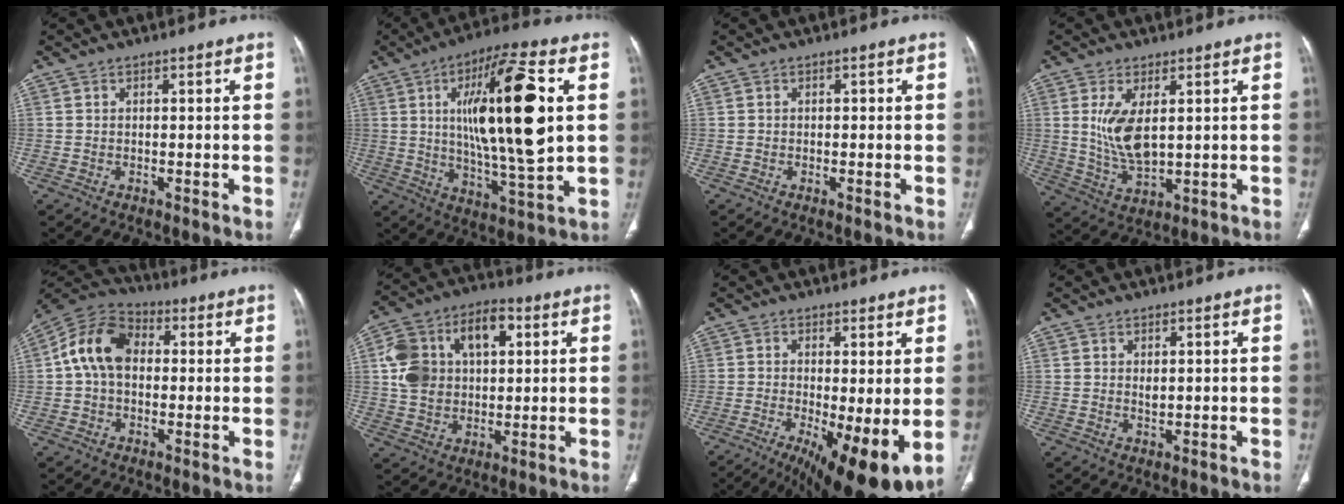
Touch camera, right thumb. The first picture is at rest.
{"total": 21.9, "force": [4.0, 5.2, 20.9], "torque": [-0.356, -0.012, 0.065]}
{"total": 0.5, "force": [-0.1, 0.3, 0.4], "torque": [-0.004, 0.000, -0.004]}
{"total": 8.7, "force": [1.9, 4.0, 7.5], "torque": [-0.149, -0.021, 0.052]}
{"total": 11.9, "force": [1.1, 8.5, 8.2], "torque": [-0.143, 0.030, 0.007]}
{"total": 16.3, "force": [4.0, 10.9, 11.5], "torque": [-0.181, 0.021, 0.070]}
{"total": 13.9, "force": [-3.4, 3.8, 12.9], "torque": [-0.183, -0.021, -0.037]}
{"total": 1.3, "force": [0.4, 0.6, 1.0], "torque": [-0.018, -0.003, 0.012]}